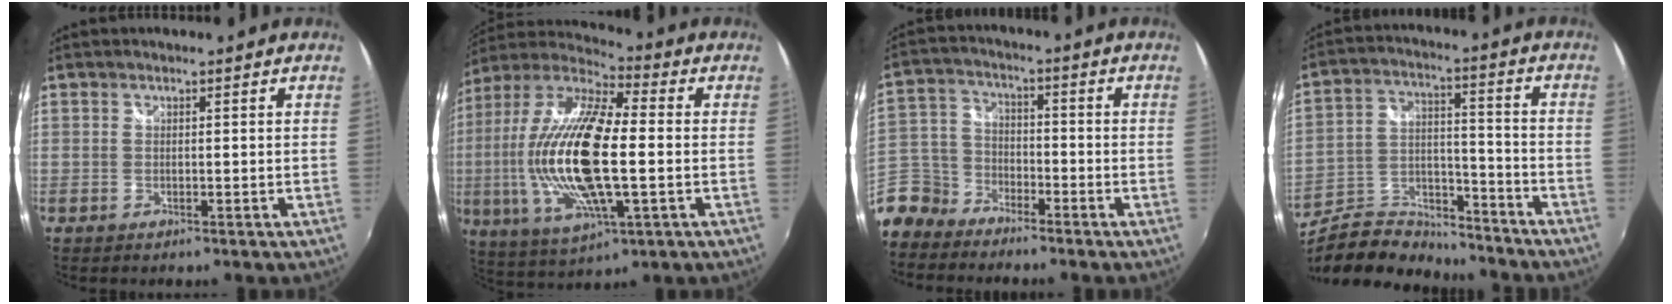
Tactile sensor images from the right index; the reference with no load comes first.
{"total": 23.0, "force": [-1.3, 7.6, 21.6], "torque": [-0.421, -0.011, -0.030]}
{"total": 13.1, "force": [-9.9, 8.1, 3.0], "torque": [-0.113, 0.016, -0.200]}
{"total": 17.4, "force": [-15.0, 6.2, 6.4], "torque": [-0.136, 0.014, -0.249]}